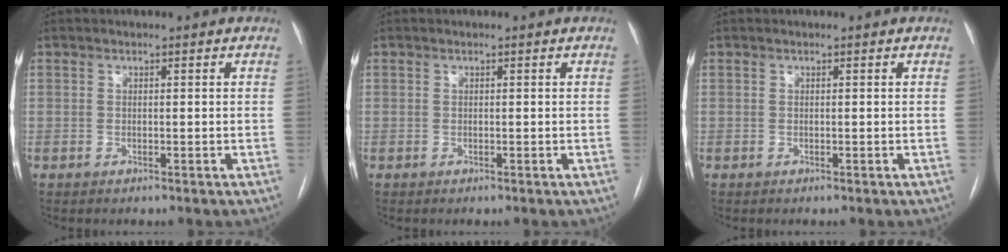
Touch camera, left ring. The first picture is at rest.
{"total": 0.0}
{"total": 0.0}